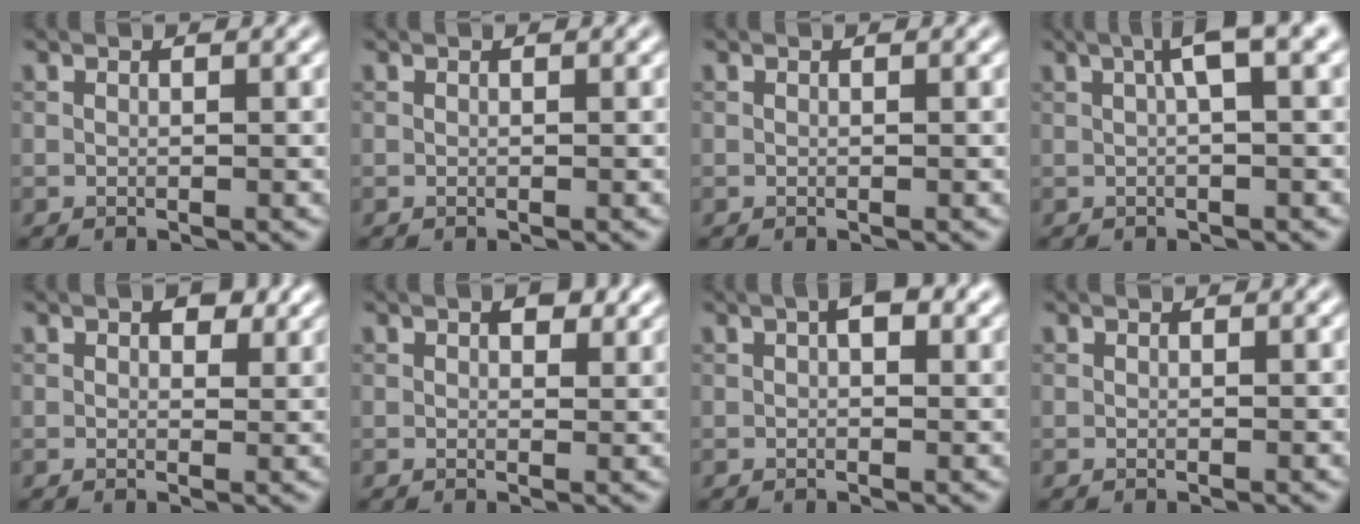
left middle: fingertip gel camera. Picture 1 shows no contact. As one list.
[{"total": 0.0}, {"total": 0.0}, {"total": 3.3, "force": [1.0, 0.4, 3.1], "torque": [-0.051, 0.015, 0.015]}, {"total": 2.3, "force": [1.2, 1.2, 1.6], "torque": [-0.016, -0.001, 0.018]}, {"total": 1.9, "force": [0.9, 1.0, 1.4], "torque": [-0.014, 0.001, 0.013]}, {"total": 2.5, "force": [0.9, 1.1, 2.1], "torque": [-0.025, 0.006, 0.009]}, {"total": 0.0}]